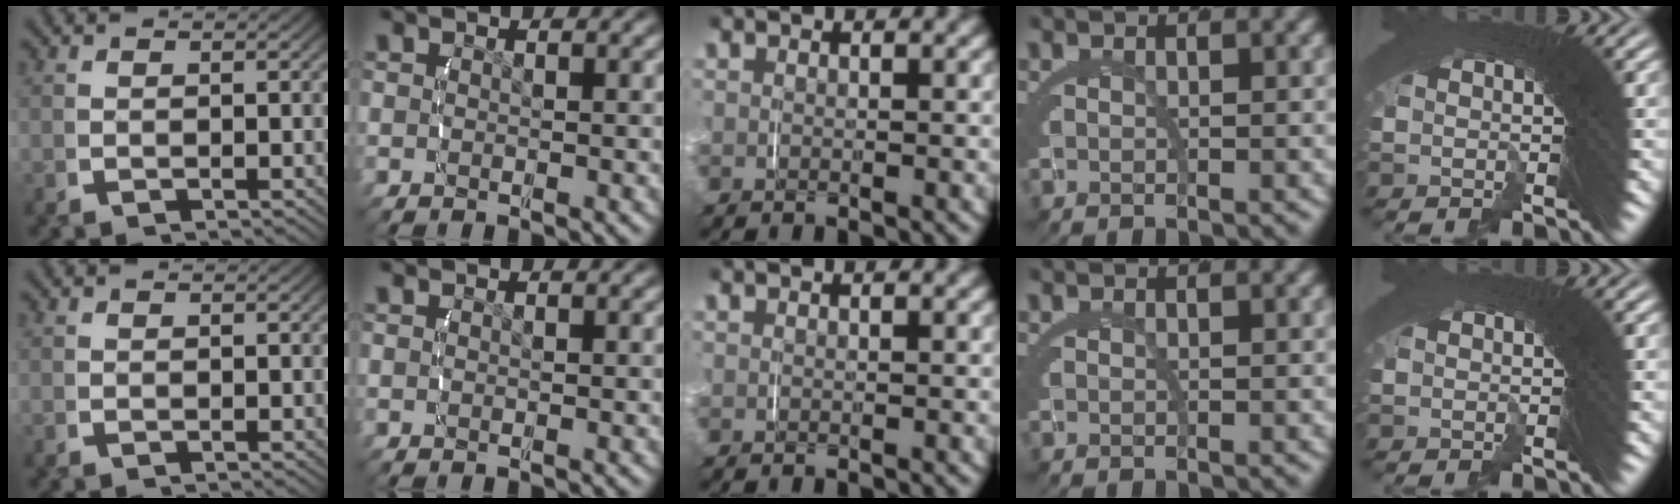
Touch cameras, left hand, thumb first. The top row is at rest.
{}